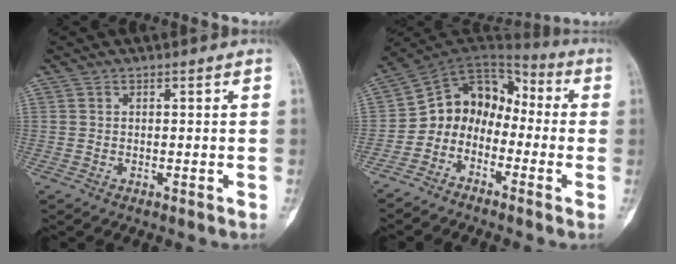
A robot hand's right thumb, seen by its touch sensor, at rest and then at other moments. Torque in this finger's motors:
{"motor_torque": [0.17, 0.18, 0.22, -0.21, 0.05]}